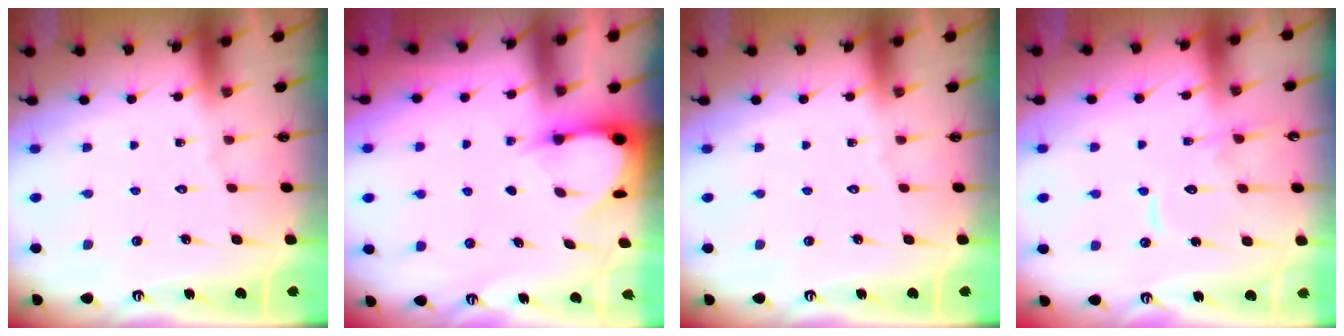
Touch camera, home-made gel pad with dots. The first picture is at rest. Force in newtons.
{"total": 3.5, "press": 3.5, "slide": 0.5}
{"total": 0.0}
{"total": 11.9, "press": 11.8, "slide": 1.1}